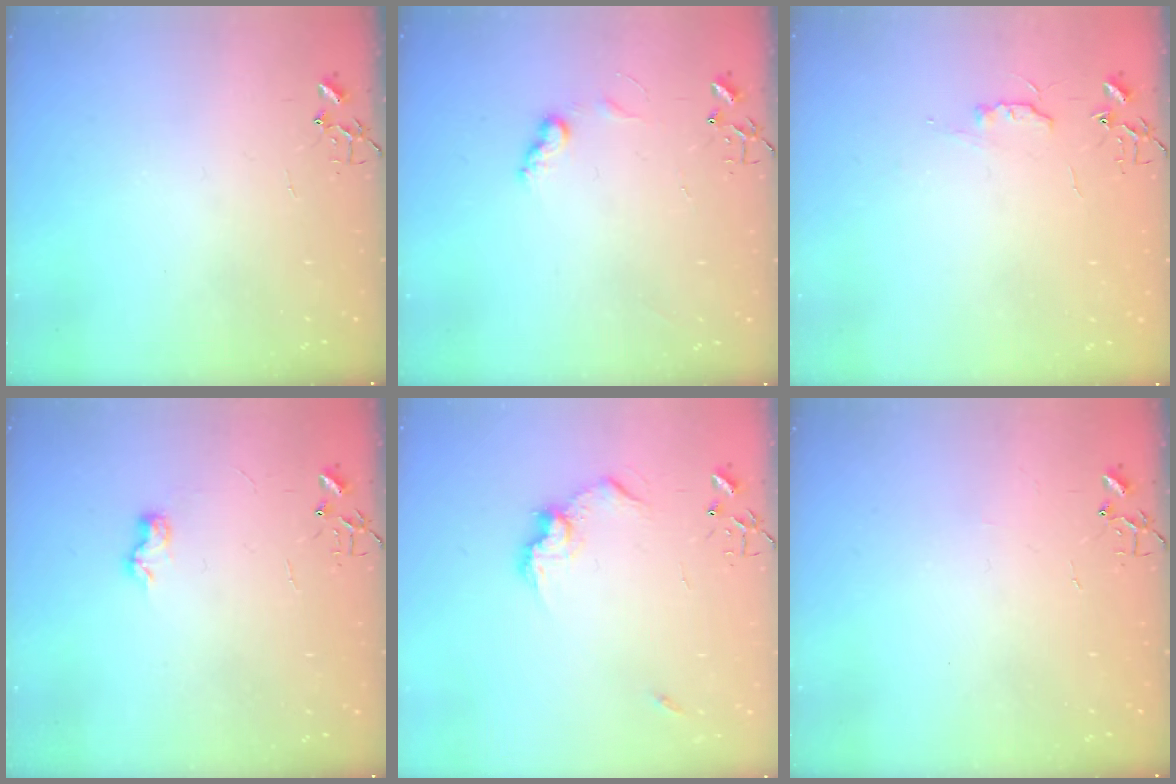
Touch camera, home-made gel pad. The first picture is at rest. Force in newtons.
{"total": 6.1, "press": 6.1, "slide": 0.3}
{"total": 5.0, "press": 4.9, "slide": 0.7}
{"total": 6.9, "press": 6.9, "slide": 0.8}
{"total": 10.6, "press": 10.6, "slide": 0.9}
{"total": 1.8, "press": 1.8, "slide": 0.3}